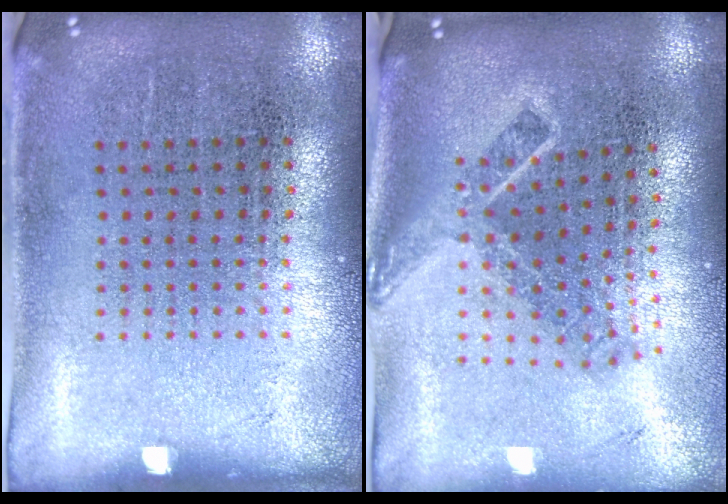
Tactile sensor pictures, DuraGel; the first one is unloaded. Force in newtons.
{"total": 2.1, "press": 1.5, "slide": 1.5}